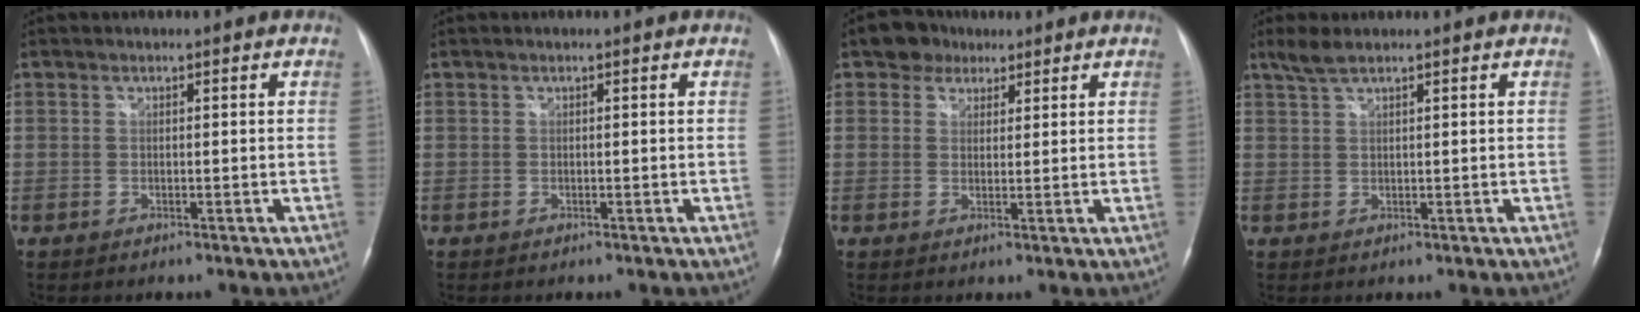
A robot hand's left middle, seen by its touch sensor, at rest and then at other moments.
{"total": 0.0}
{"total": 3.9, "force": [2.6, 2.9, 0.6], "torque": [-0.014, 0.013, 0.041]}
{"total": 2.4, "force": [2.0, 0.2, 1.4], "torque": [-0.039, 0.010, 0.044]}